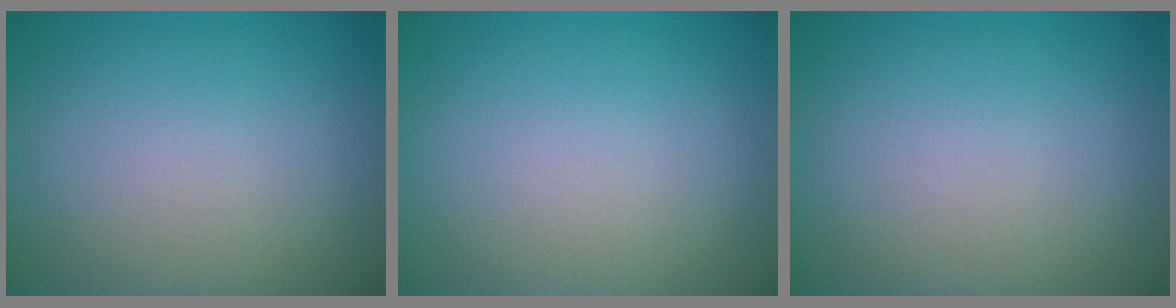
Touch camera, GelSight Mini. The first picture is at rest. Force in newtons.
{"total": 0.0}
{"total": 0.0}